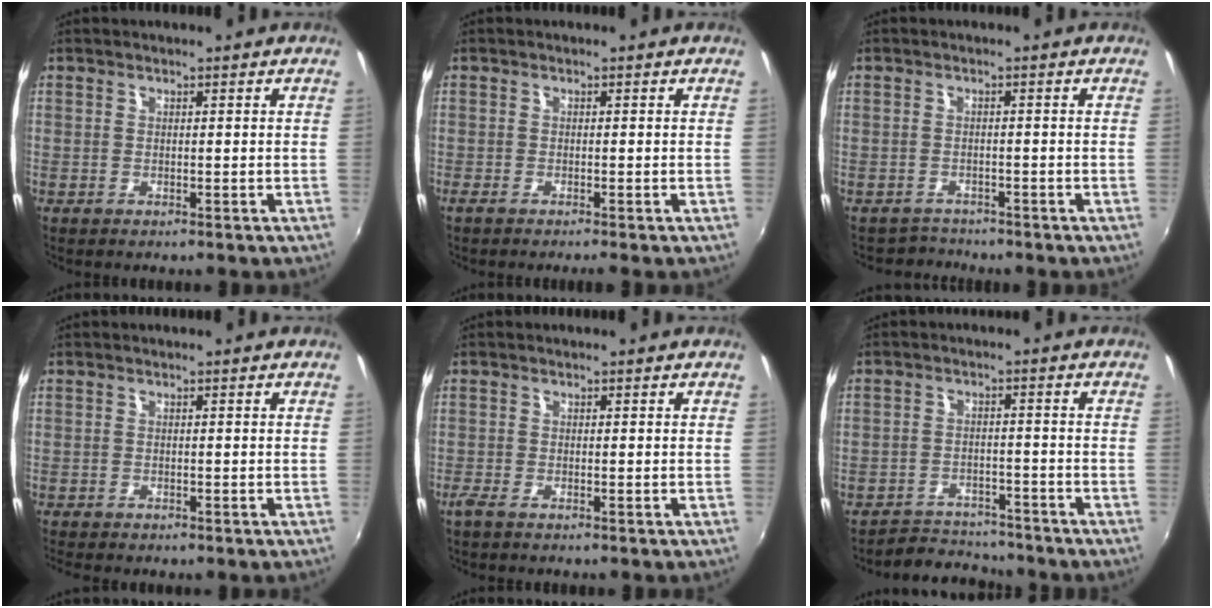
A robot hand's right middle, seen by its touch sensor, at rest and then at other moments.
{"total": 1.1, "force": [-0.9, -0.2, 0.6], "torque": [-0.013, -0.004, -0.019]}
{"total": 2.2, "force": [-2.0, 0.6, -0.7], "torque": [0.004, 0.006, -0.036]}
{"total": 2.2, "force": [-1.9, 0.6, 1.1], "torque": [-0.021, -0.013, -0.028]}
{"total": 1.5, "force": [-1.1, 0.2, 1.0], "torque": [-0.022, -0.007, -0.024]}
{"total": 6.7, "force": [-6.4, 2.0, 0.0], "torque": [-0.018, 0.015, -0.096]}